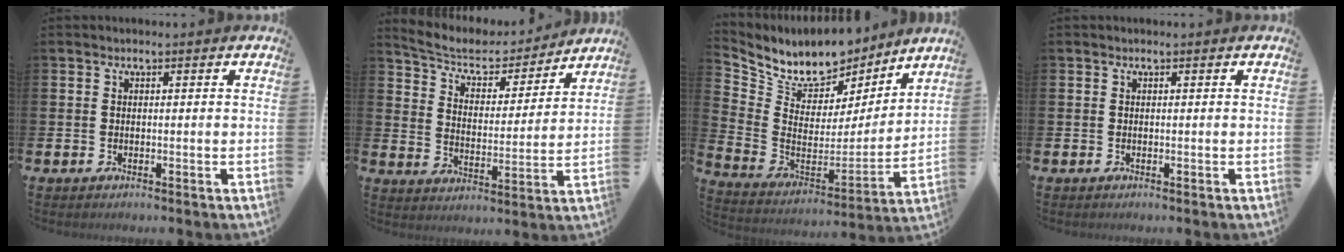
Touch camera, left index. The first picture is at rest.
{"total": 6.5, "force": [6.1, 1.9, 1.3], "torque": [-0.057, -0.050, 0.101]}
{"total": 8.9, "force": [8.1, 3.6, 1.0], "torque": [-0.080, -0.054, 0.146]}
{"total": 0.0}